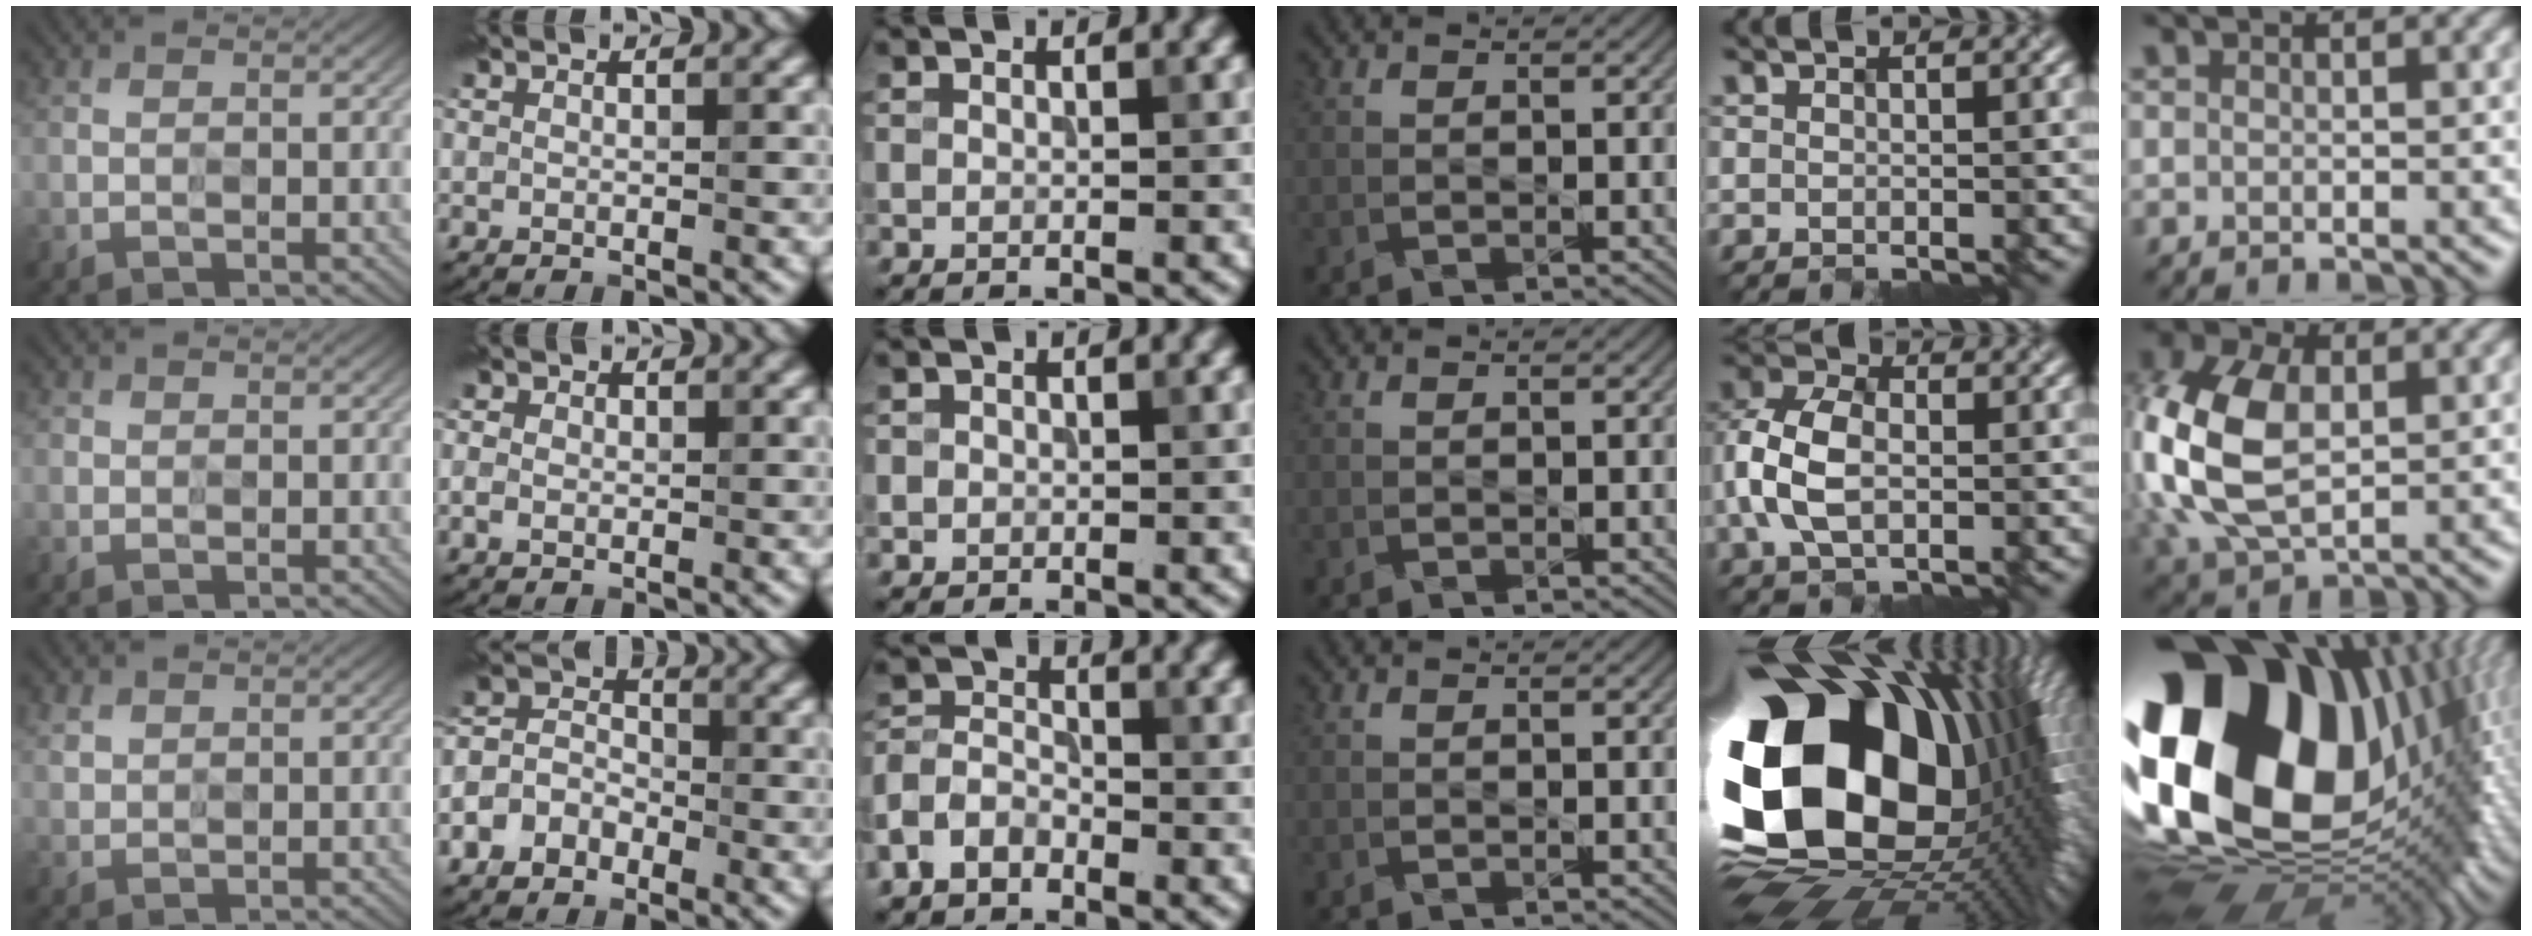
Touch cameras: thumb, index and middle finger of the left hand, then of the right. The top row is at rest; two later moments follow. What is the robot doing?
{"motion": "wipe", "object": "paper plate"}